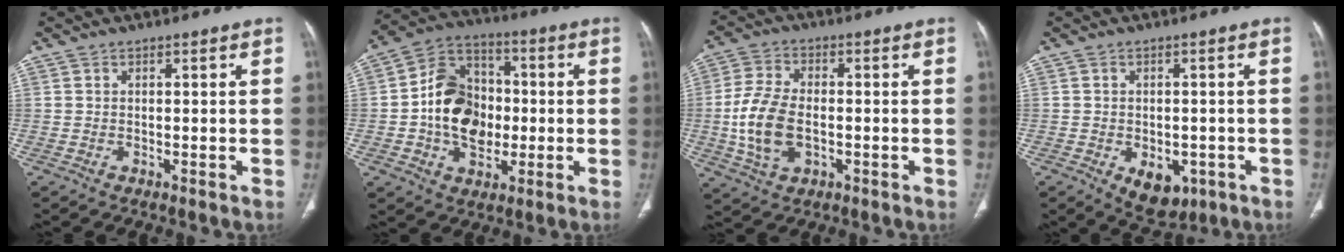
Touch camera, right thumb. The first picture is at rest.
{"total": 15.5, "force": [-1.2, 11.6, 10.1], "torque": [-0.140, 0.029, -0.021]}
{"total": 11.3, "force": [-1.7, 6.9, 8.8], "torque": [-0.183, 0.008, -0.030]}
{"total": 7.3, "force": [-2.9, 4.8, 4.8], "torque": [-0.046, 0.005, -0.025]}